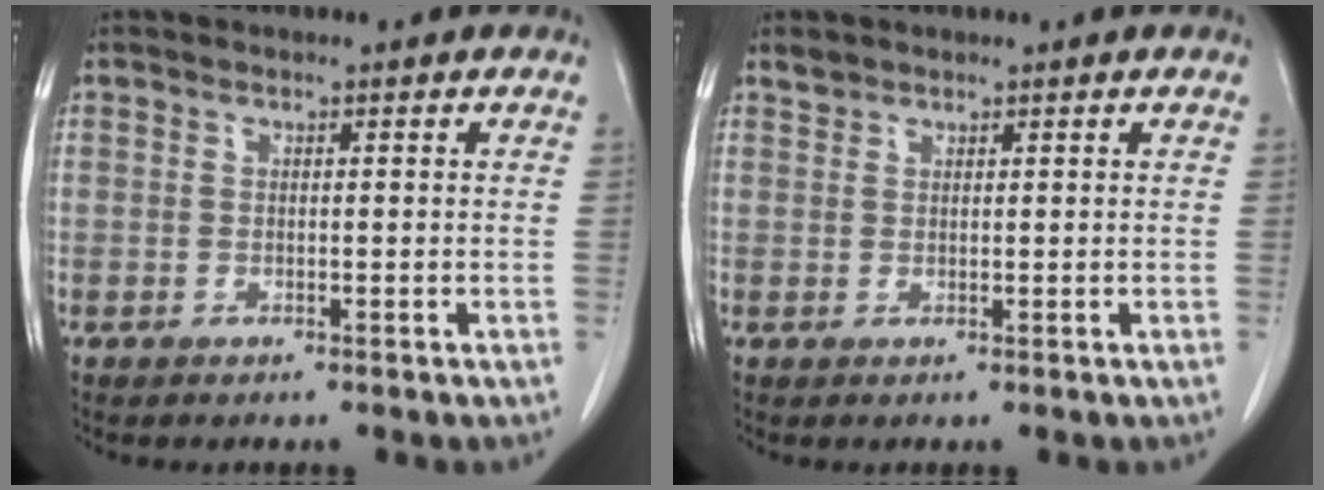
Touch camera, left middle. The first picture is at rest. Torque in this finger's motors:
{"motor_torque": [0.13, -0.11, 0.03, 0.01]}